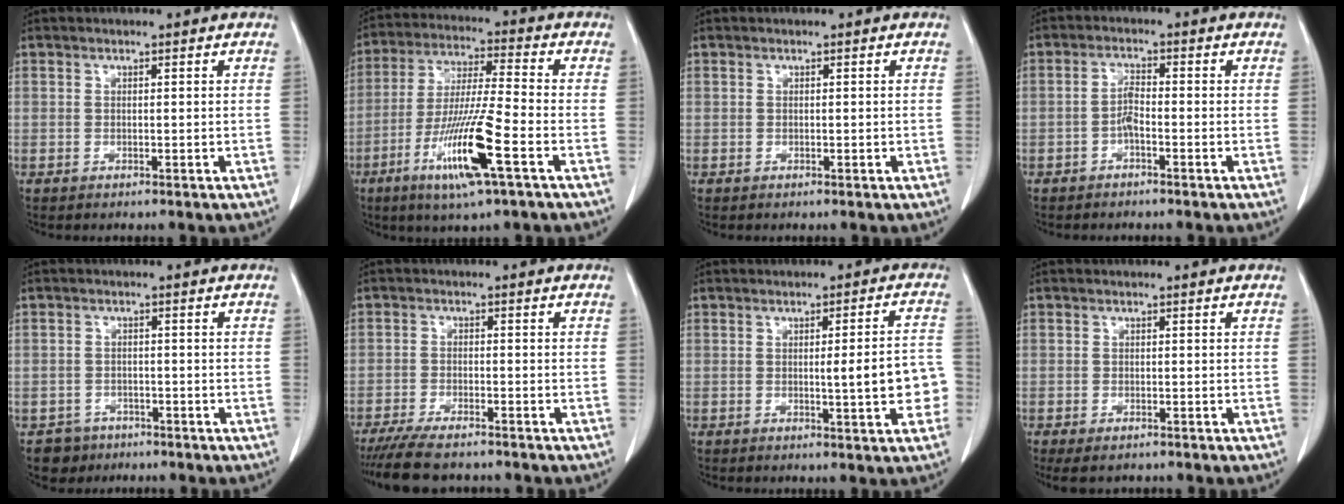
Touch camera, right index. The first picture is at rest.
{"total": 13.8, "force": [-5.8, 0.1, 12.5], "torque": [-0.250, -0.022, -0.107]}
{"total": 0.0}
{"total": 2.4, "force": [-1.2, 0.5, 2.1], "torque": [-0.042, 0.002, -0.023]}
{"total": 3.6, "force": [-2.2, 2.8, -0.5], "torque": [0.008, 0.012, -0.035]}
{"total": 8.2, "force": [-7.1, 1.5, 3.8], "torque": [-0.060, -0.016, -0.114]}
{"total": 7.2, "force": [-1.3, 0.9, 7.0], "torque": [-0.082, 0.013, -0.016]}
{"total": 3.1, "force": [-2.3, 1.2, 1.6], "torque": [-0.028, -0.007, -0.031]}